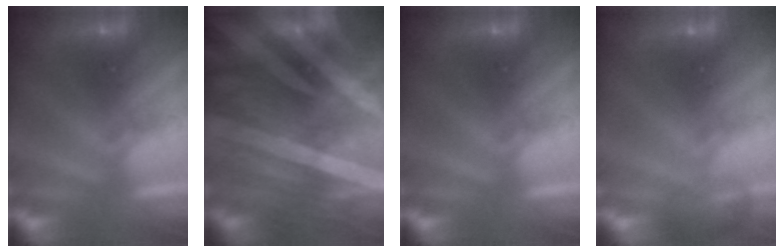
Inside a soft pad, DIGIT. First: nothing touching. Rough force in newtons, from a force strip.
{"total": 8.2}
{"total": 0.0}
{"total": 4.5}